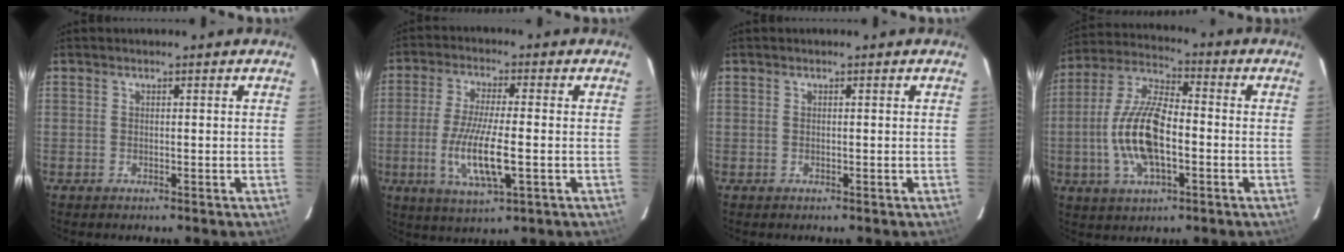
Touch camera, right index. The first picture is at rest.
{"total": 11.0, "force": [-2.7, 2.2, 10.4], "torque": [-0.208, -0.018, -0.050]}
{"total": 0.0}
{"total": 14.3, "force": [-2.9, 5.9, 12.7], "torque": [-0.267, 0.004, -0.057]}